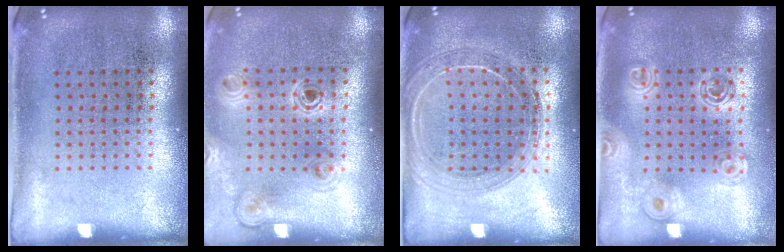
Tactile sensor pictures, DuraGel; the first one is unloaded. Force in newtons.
{"total": 1.1, "press": 1.1, "slide": 0.1}
{"total": 1.7, "press": 1.6, "slide": 0.5}
{"total": 1.7, "press": 1.5, "slide": 0.7}